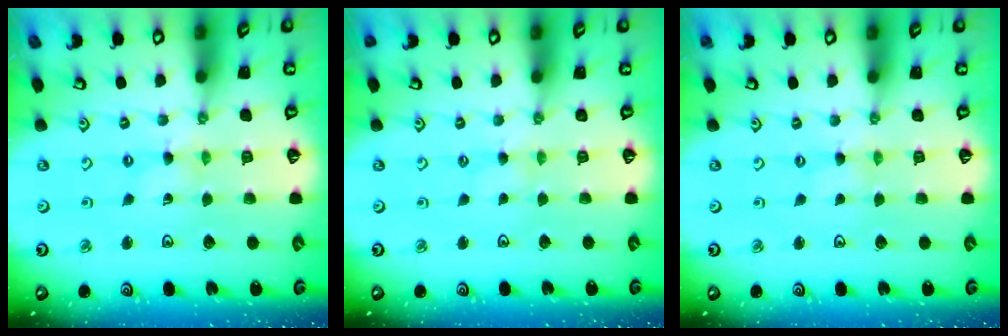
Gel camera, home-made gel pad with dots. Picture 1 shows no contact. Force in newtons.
{"total": 0.9, "press": 0.8, "slide": 0.2}
{"total": 0.0}